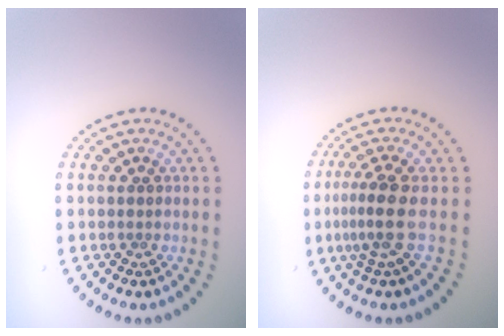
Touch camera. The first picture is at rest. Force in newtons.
{"total": 2.8, "press": 1.9, "slide": 2.1}